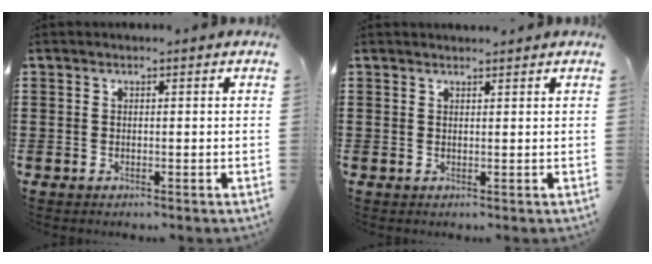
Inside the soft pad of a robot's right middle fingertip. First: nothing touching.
{"total": 0.8, "force": [0.8, 0.1, 0.0], "torque": [0.005, -0.004, 0.013]}